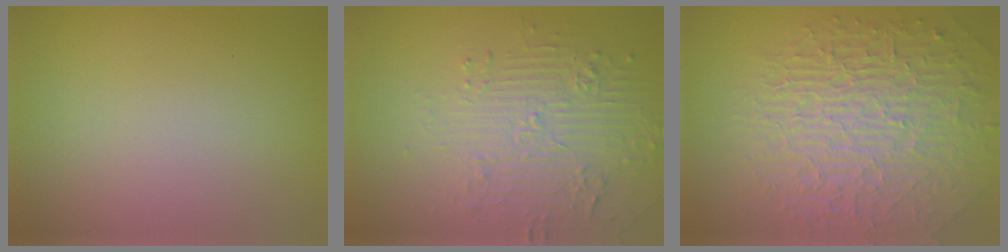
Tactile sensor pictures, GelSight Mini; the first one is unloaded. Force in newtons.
{"total": 4.9, "press": 3.6, "slide": 3.4}
{"total": 10.1, "press": 6.5, "slide": 7.7}